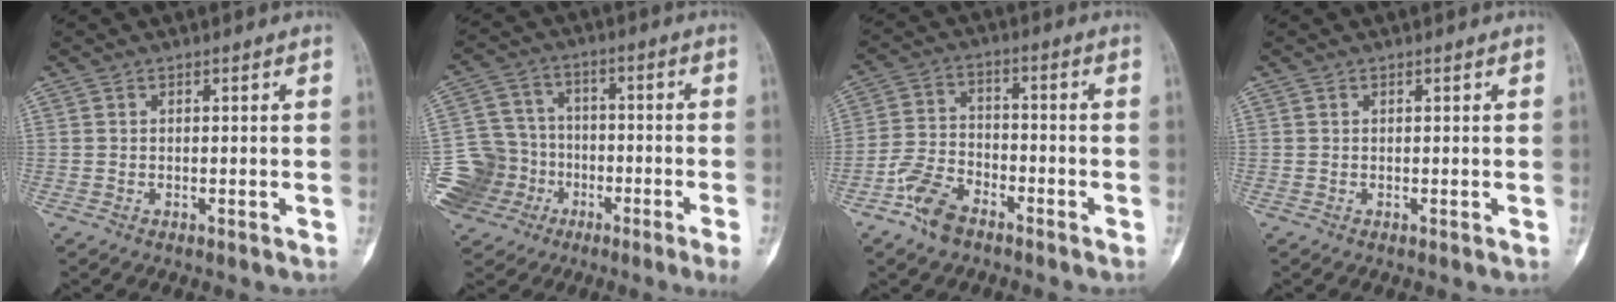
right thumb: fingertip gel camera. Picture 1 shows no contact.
{"total": 13.2, "force": [-6.5, 10.4, 4.7], "torque": [-0.090, 0.057, -0.115]}
{"total": 8.1, "force": [-5.2, 4.4, 4.4], "torque": [-0.084, 0.028, -0.104]}
{"total": 0.0}